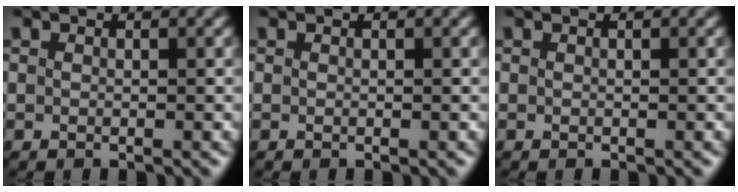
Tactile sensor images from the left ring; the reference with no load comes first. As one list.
[{"total": 0.0}, {"total": 0.0}]